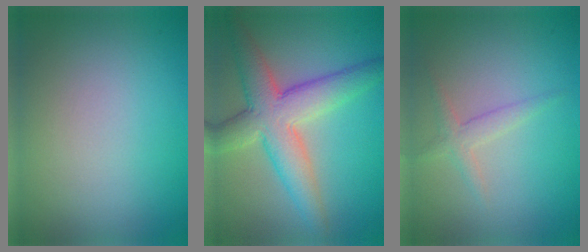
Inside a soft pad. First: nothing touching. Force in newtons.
{"total": 7.0, "press": 7.0, "slide": 0.2}
{"total": 1.7, "press": 1.7, "slide": 0.1}